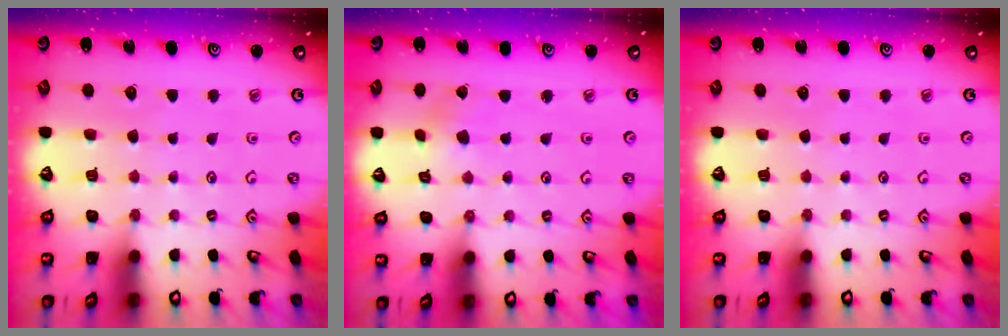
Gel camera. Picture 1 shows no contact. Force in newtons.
{"total": 2.0, "press": 2.0, "slide": 0.3}
{"total": 0.0}